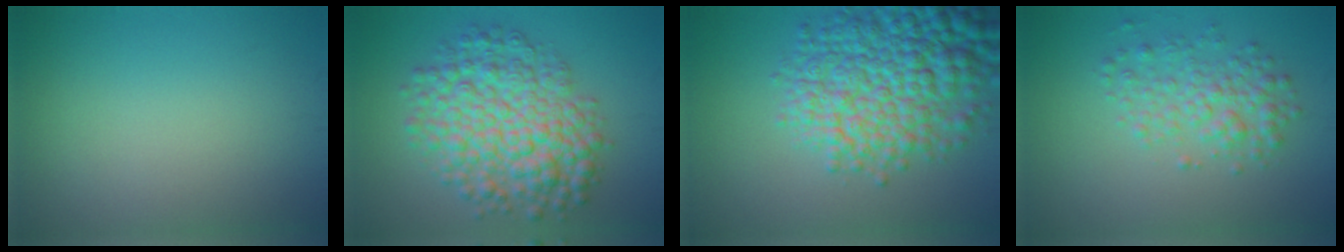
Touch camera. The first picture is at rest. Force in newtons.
{"total": 8.5, "press": 8.5, "slide": 0.2}
{"total": 9.7, "press": 9.7, "slide": 0.3}
{"total": 3.3, "press": 3.3, "slide": 0.1}